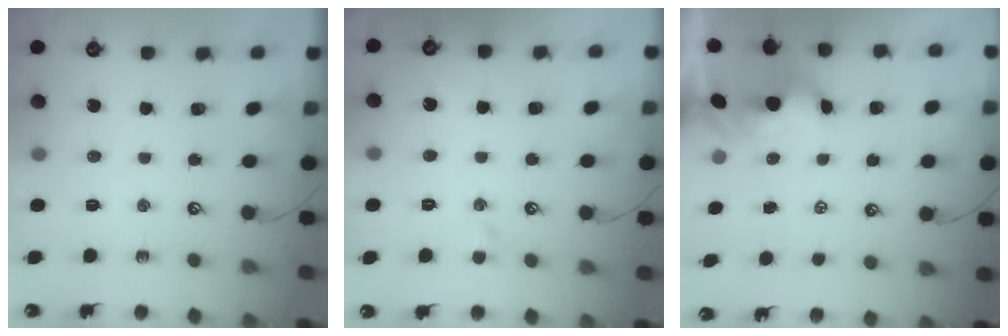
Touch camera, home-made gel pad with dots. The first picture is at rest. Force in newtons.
{"total": 1.7, "press": 1.6, "slide": 0.3}
{"total": 1.8, "press": 1.7, "slide": 0.7}